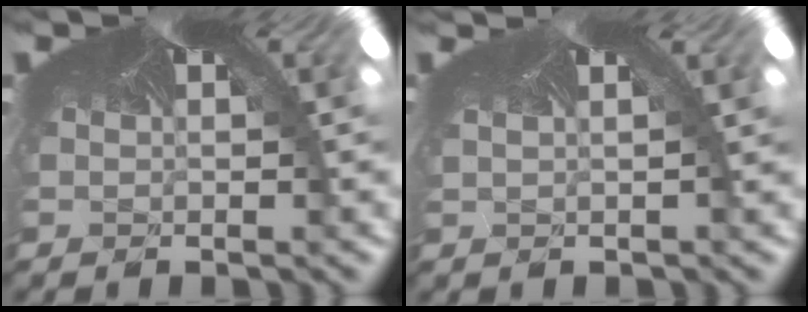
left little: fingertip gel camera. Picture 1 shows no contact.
{"total": 0.8, "force": [0.0, -0.4, -0.7], "torque": [-0.002, 0.008, -0.009]}